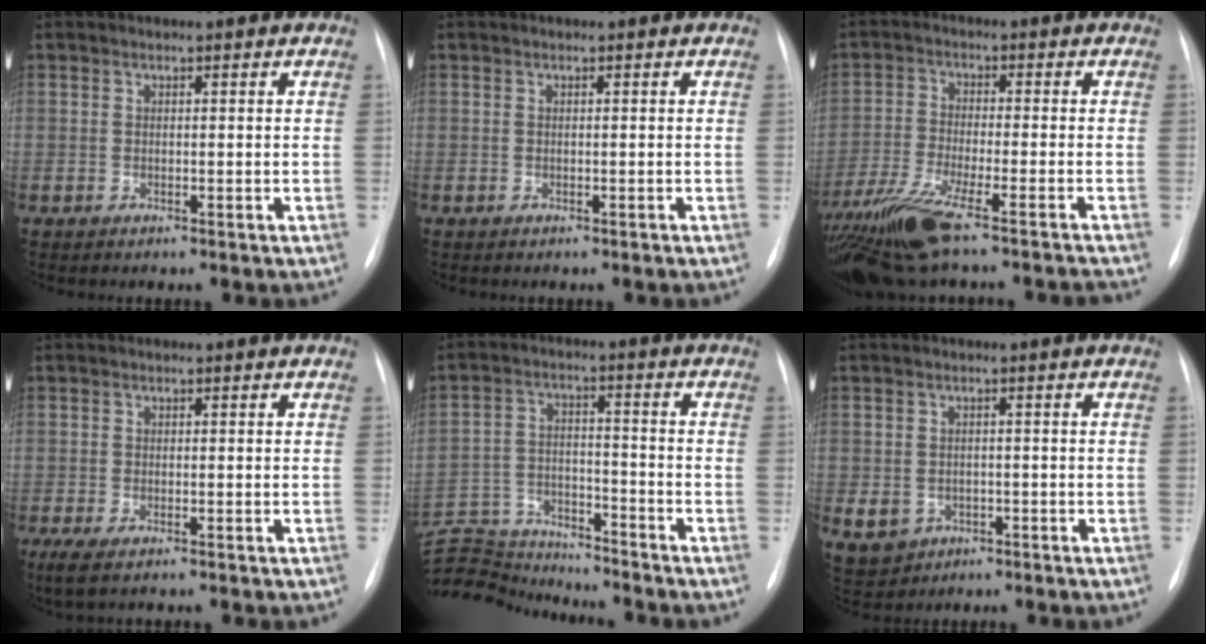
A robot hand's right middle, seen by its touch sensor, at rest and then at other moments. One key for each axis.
{"total": 0.0}
{"total": 14.7, "fx": -11.6, "fy": 0.6, "fz": 9.1, "tx": -0.186, "ty": -0.036, "tz": -0.201}
{"total": 3.9, "fx": -2.7, "fy": 1.0, "fz": 2.6, "tx": -0.052, "ty": -0.014, "tz": -0.041}
{"total": 13.4, "fx": -13.2, "fy": 1.2, "fz": 1.9, "tx": -0.033, "ty": 0.019, "tz": -0.222}
{"total": 7.7, "fx": -3.1, "fy": 6.6, "fz": 2.5, "tx": -0.073, "ty": 0.001, "tz": -0.034}